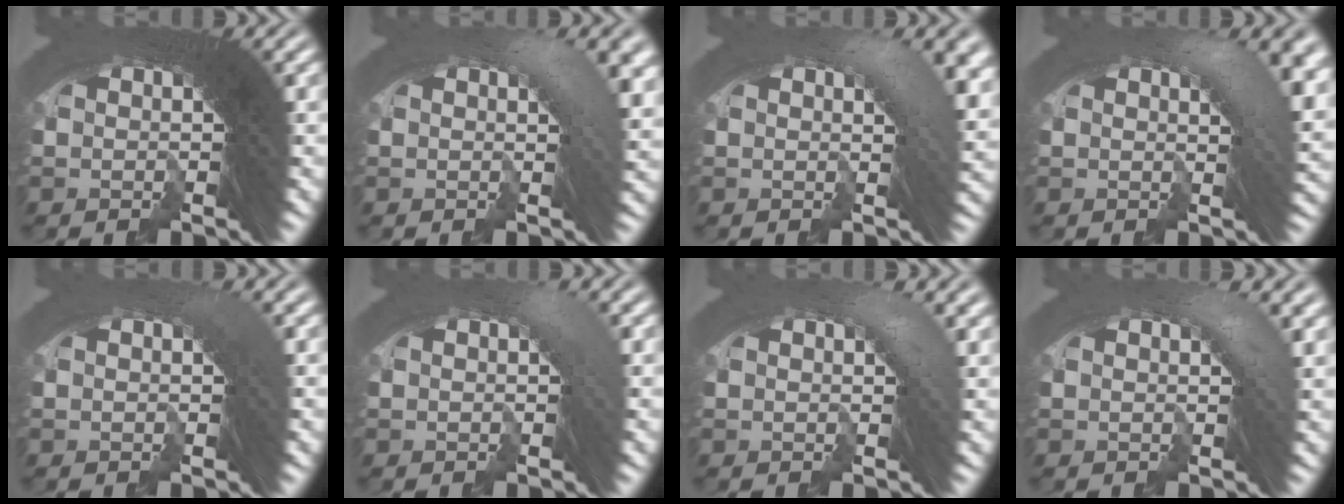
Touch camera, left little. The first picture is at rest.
{"total": 4.1, "force": [0.7, 1.5, 3.8], "torque": [-0.031, 0.016, -0.002]}
{"total": 4.7, "force": [0.8, 1.8, 4.3], "torque": [-0.037, 0.017, 0.000]}
{"total": 5.2, "force": [1.0, 2.1, 4.7], "torque": [-0.042, 0.017, 0.002]}
{"total": 0.9, "force": [-0.1, 0.4, 0.7], "torque": [-0.004, 0.006, -0.005]}
{"total": 1.4, "force": [0.0, 0.6, 1.3], "torque": [-0.011, 0.006, -0.004]}
{"total": 2.1, "force": [0.4, 0.8, 1.9], "torque": [-0.019, 0.007, -0.002]}
{"total": 2.5, "force": [0.5, 0.9, 2.2], "torque": [-0.022, 0.009, -0.002]}